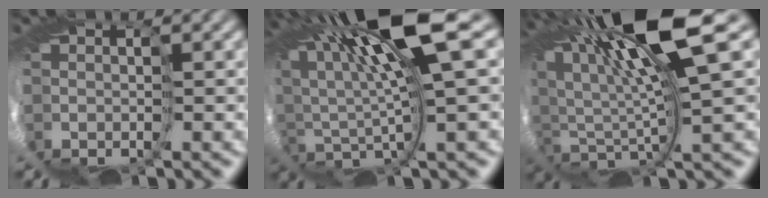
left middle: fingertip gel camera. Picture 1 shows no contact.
{"total": 8.3, "force": [5.6, -0.9, 6.0], "torque": [-0.126, 0.008, 0.099]}
{"total": 9.5, "force": [7.3, -0.5, 6.1], "torque": [-0.134, 0.008, 0.132]}